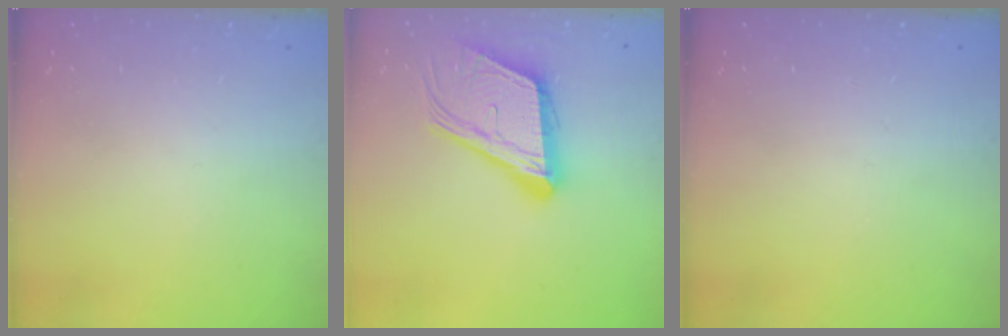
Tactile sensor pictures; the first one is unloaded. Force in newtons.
{"total": 20.0, "press": 19.6, "slide": 3.9}
{"total": 0.0}